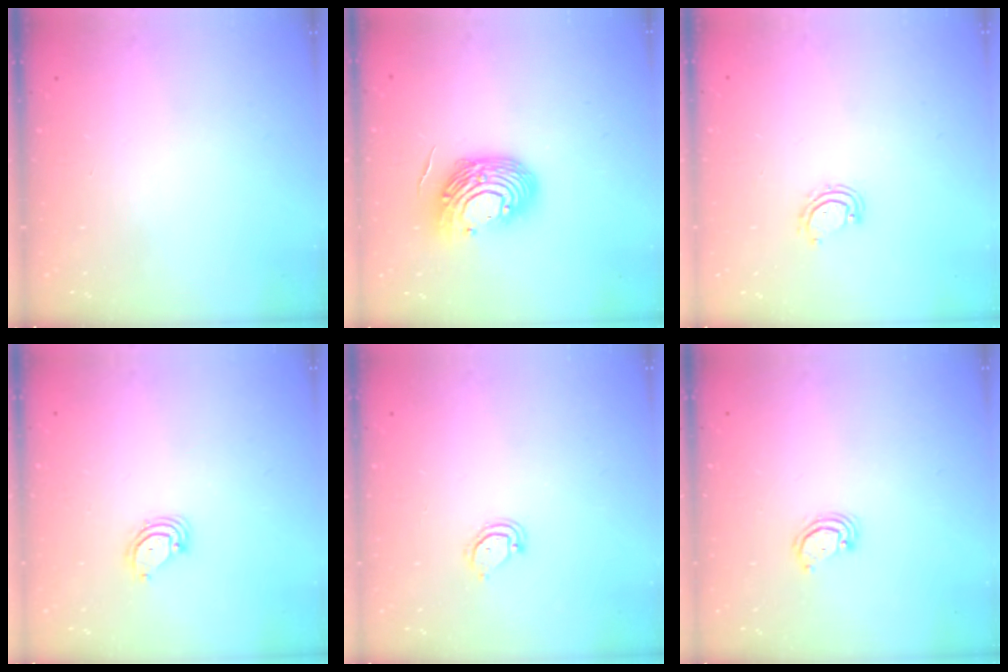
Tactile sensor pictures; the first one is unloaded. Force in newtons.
{"total": 12.9, "press": 12.7, "slide": 2.1}
{"total": 3.2, "press": 3.1, "slide": 0.2}
{"total": 3.8, "press": 3.8, "slide": 0.2}
{"total": 4.0, "press": 4.0, "slide": 0.4}
{"total": 2.8, "press": 2.8, "slide": 0.2}